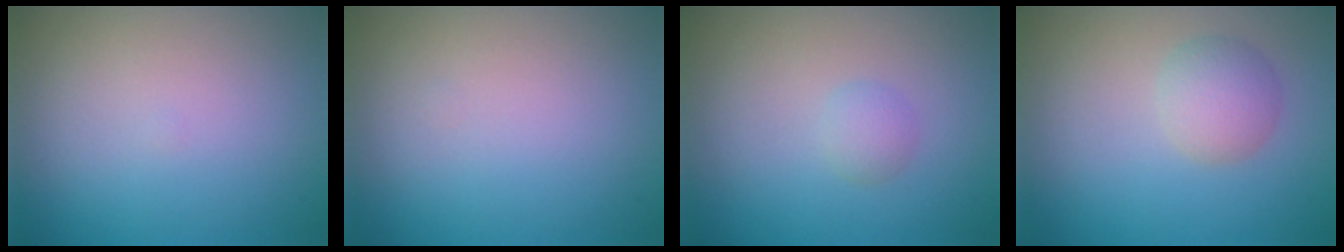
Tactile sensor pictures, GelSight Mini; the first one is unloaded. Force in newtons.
{"total": 0.0}
{"total": 1.2, "press": 1.2, "slide": 0.0}
{"total": 2.7, "press": 2.7, "slide": 0.1}